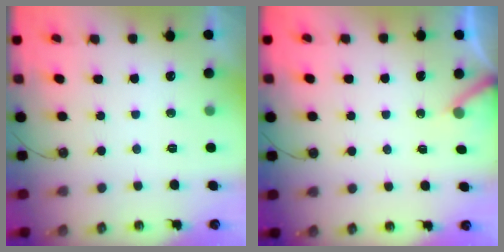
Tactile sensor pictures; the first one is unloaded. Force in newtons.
{"total": 4.3, "press": 4.3, "slide": 0.2}